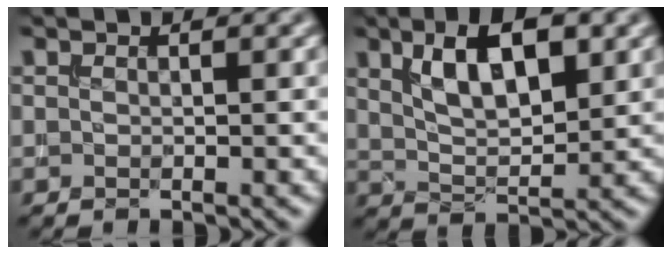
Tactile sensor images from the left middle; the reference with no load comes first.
{"total": 6.9, "force": [2.9, 2.8, 5.6], "torque": [-0.100, 0.007, 0.049]}